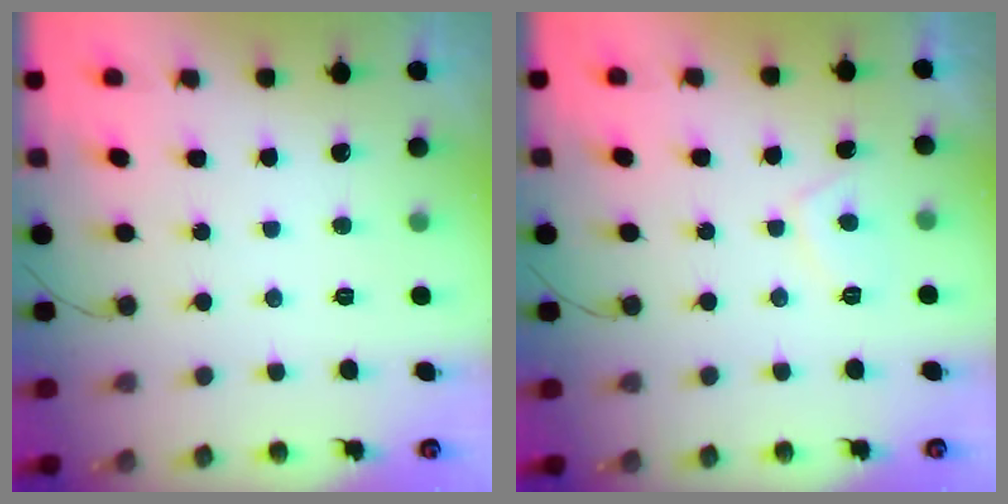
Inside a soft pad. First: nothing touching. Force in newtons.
{"total": 2.8, "press": 2.8, "slide": 0.7}